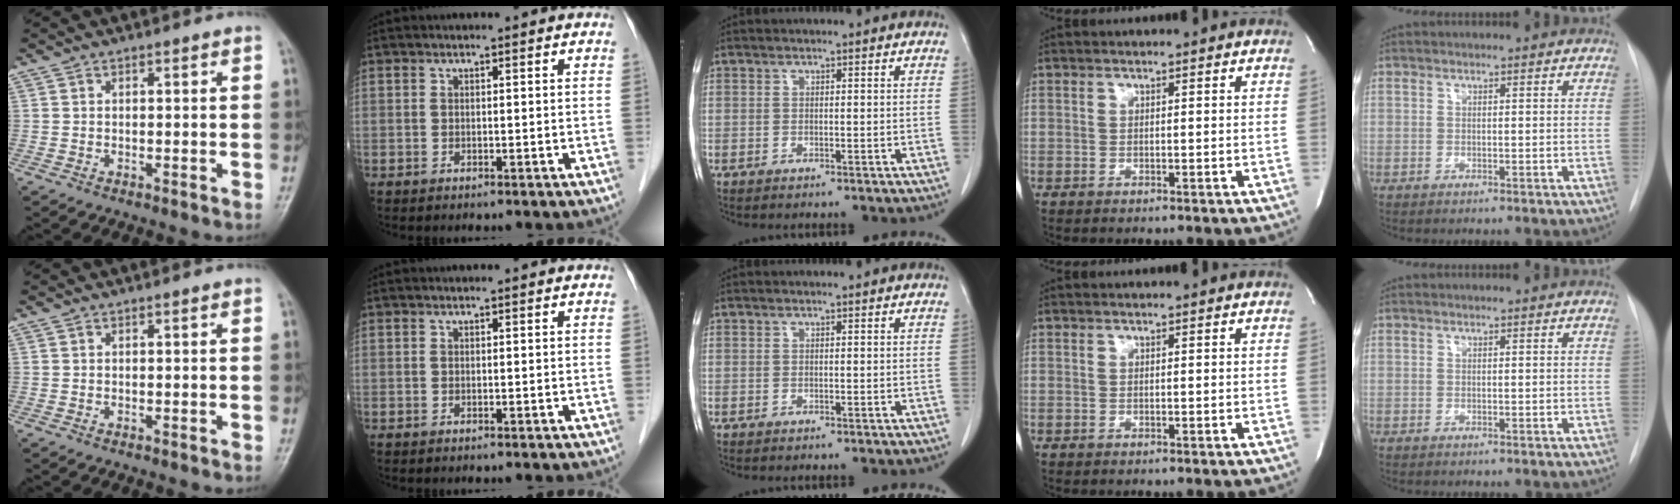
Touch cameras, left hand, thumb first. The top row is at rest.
{}